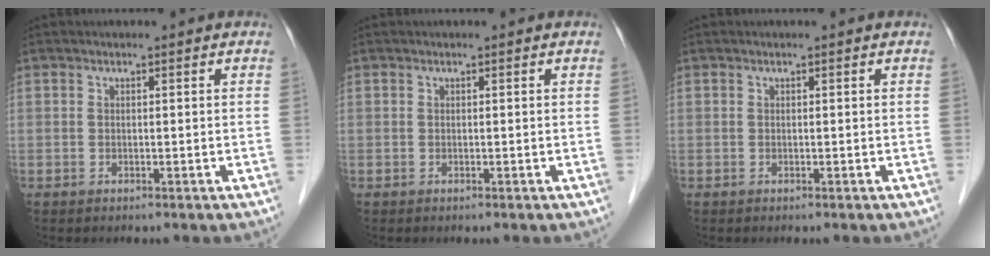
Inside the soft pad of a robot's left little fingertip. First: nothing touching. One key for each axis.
{"total": 0.0}
{"total": 0.0}